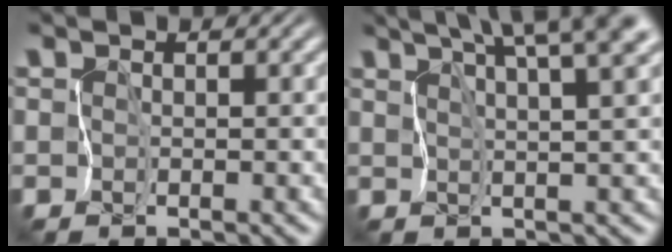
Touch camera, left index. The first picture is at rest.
{"total": 10.6, "force": [6.9, 3.2, 7.4], "torque": [-0.100, 0.036, 0.088]}